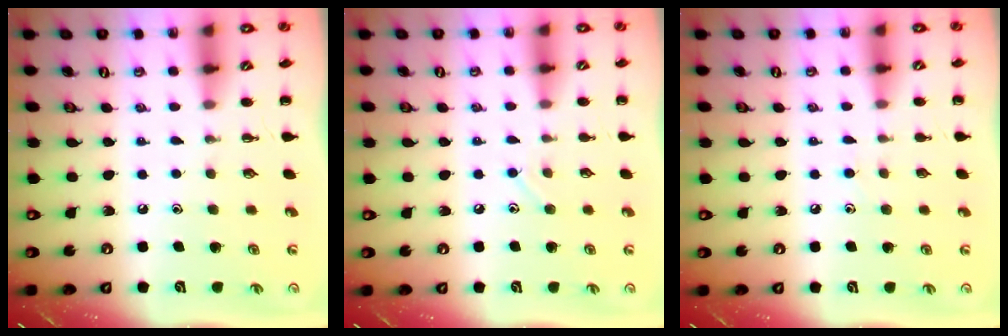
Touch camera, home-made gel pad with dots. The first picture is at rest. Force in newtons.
{"total": 6.7, "press": 6.4, "slide": 2.1}
{"total": 4.0, "press": 3.7, "slide": 1.6}